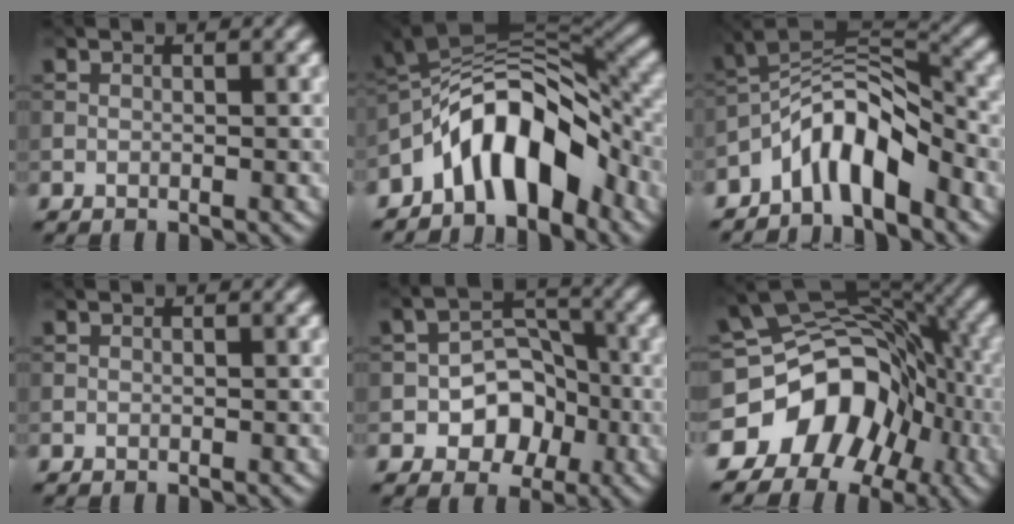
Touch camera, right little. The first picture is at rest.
{"total": 8.9, "force": [-4.8, 4.3, 6.1], "torque": [-0.087, 0.017, -0.092]}
{"total": 6.4, "force": [-4.1, 2.6, 4.2], "torque": [-0.063, 0.009, -0.089]}
{"total": 0.0}
{"total": 5.4, "force": [-1.8, 4.1, 3.0], "torque": [-0.033, 0.002, -0.034]}
{"total": 11.4, "force": [-5.6, 8.6, 5.0], "torque": [-0.085, 0.015, -0.103]}